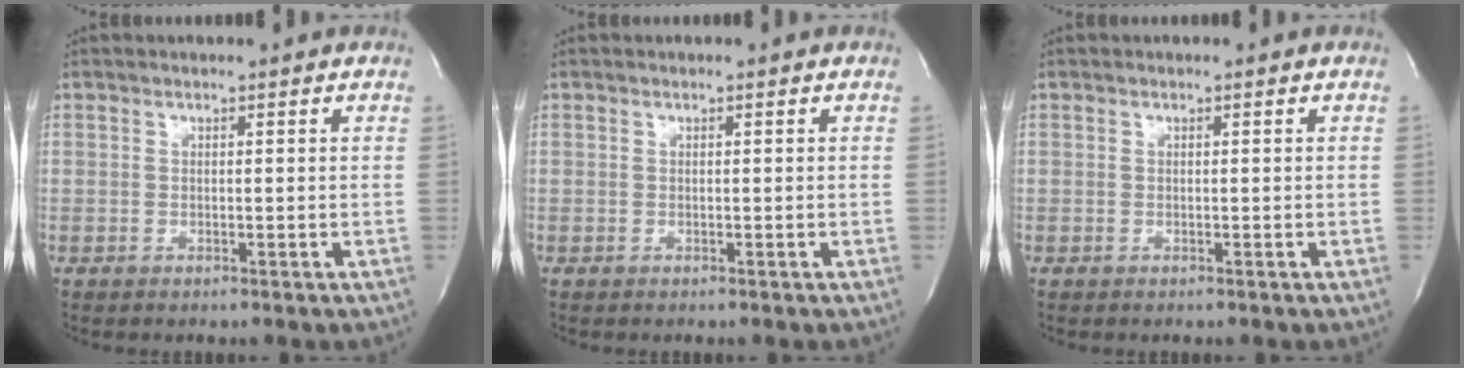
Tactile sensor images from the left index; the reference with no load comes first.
{"total": 0.0}
{"total": 0.0}